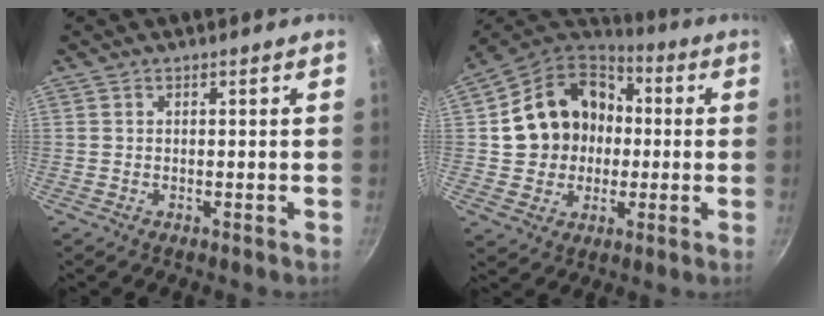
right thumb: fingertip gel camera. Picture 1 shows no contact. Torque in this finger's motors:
{"motor_torque": [0.92, 3.16, 0.79, -0.61, 0.14]}